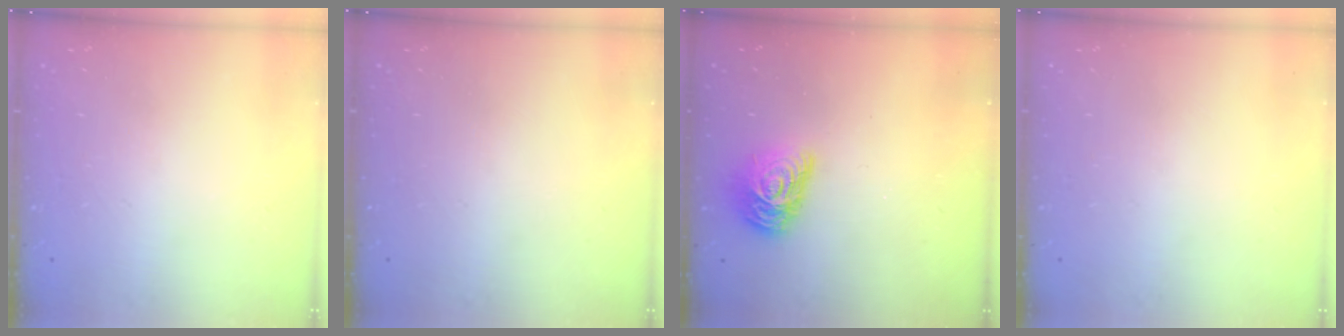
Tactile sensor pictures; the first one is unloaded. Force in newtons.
{"total": 0.0}
{"total": 11.7, "press": 11.6, "slide": 1.0}
{"total": 0.0}